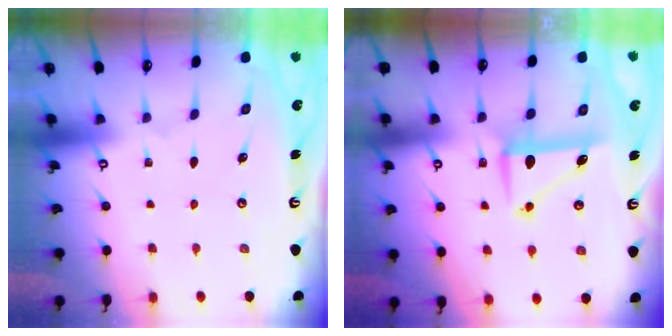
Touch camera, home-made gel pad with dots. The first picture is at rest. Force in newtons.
{"total": 8.4, "press": 8.4, "slide": 0.2}